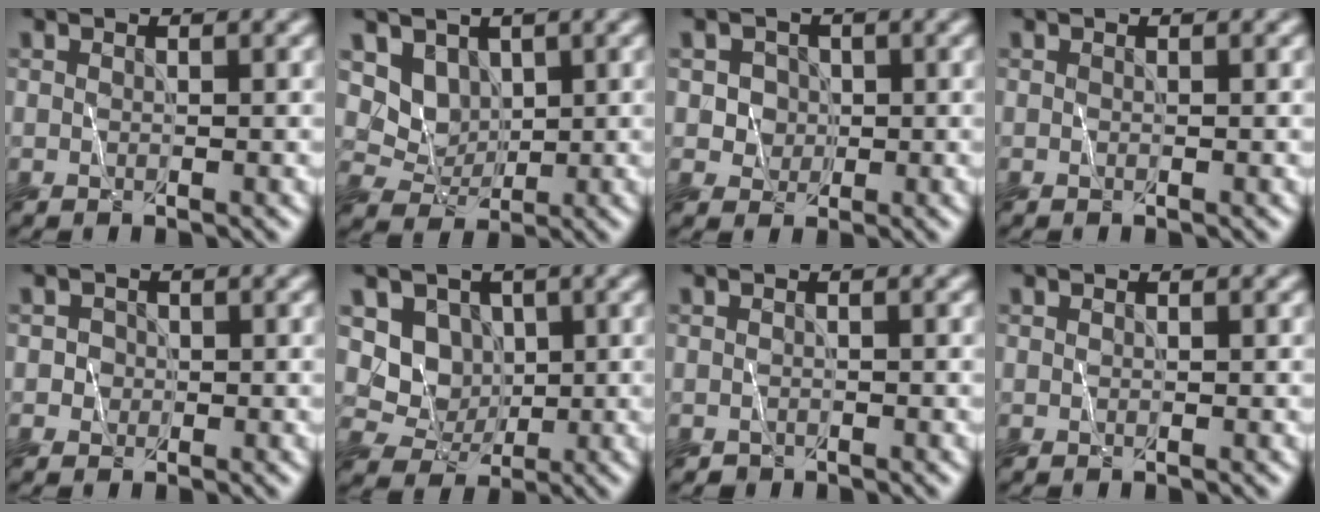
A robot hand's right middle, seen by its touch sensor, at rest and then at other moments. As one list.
[{"total": 2.4, "force": [1.6, 1.8, 0.3], "torque": [-0.004, -0.009, 0.025]}, {"total": 1.9, "force": [0.3, 1.9, 0.3], "torque": [0.008, 0.010, 0.000]}, {"total": 0.0}, {"total": 1.3, "force": [-0.2, 1.3, 0.0], "torque": [0.012, 0.008, -0.007]}, {"total": 2.6, "force": [0.9, 2.4, 0.4], "torque": [-0.002, -0.006, 0.006]}, {"total": 0.7, "force": [-0.4, 0.5, 0.1], "torque": [0.000, -0.004, -0.008]}, {"total": 0.0}]